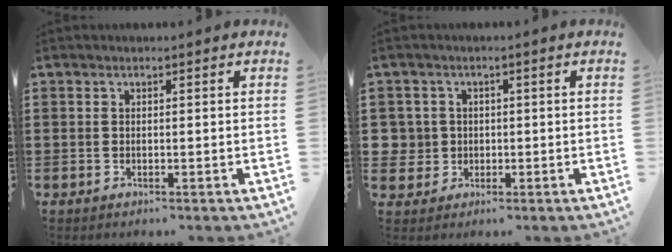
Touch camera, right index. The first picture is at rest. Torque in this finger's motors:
{"motor_torque": [1.07, 1.07, 0.15, 0.01]}